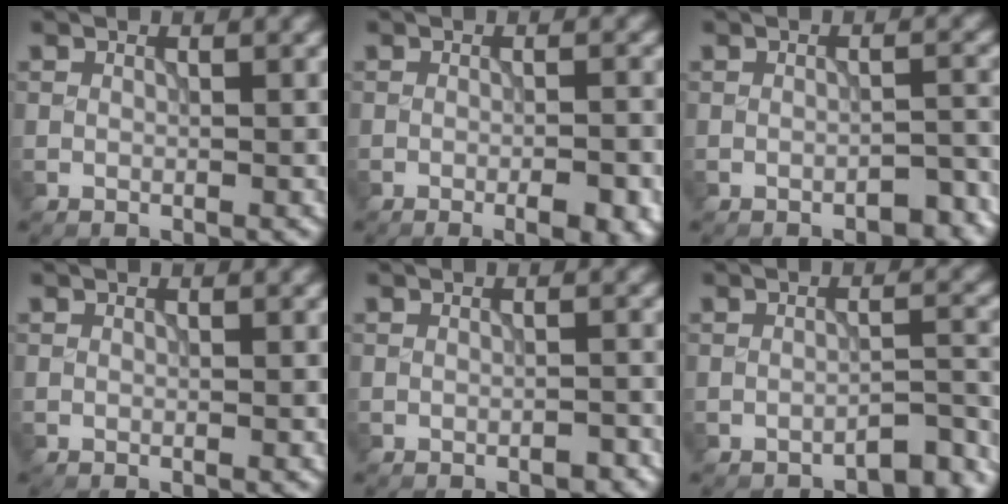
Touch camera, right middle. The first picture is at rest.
{"total": 4.3, "force": [-2.2, 1.1, 3.5], "torque": [-0.049, 0.005, -0.021]}
{"total": 2.2, "force": [-1.6, 0.7, 1.2], "torque": [-0.013, 0.007, -0.022]}
{"total": 0.0}
{"total": 1.1, "force": [-0.7, 0.4, 0.7], "torque": [-0.010, 0.000, -0.010]}
{"total": 3.1, "force": [-2.8, 0.6, 1.1], "torque": [-0.010, 0.007, -0.040]}